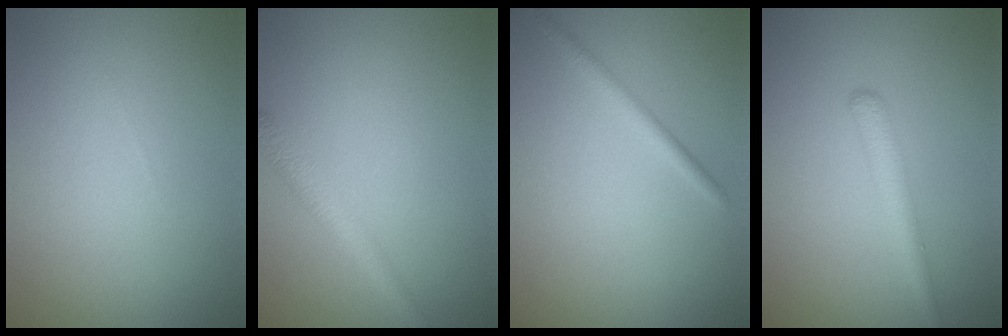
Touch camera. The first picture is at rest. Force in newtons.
{"total": 2.5, "press": 2.5, "slide": 0.1}
{"total": 1.6, "press": 1.6, "slide": 0.1}
{"total": 2.2, "press": 2.2, "slide": 0.1}